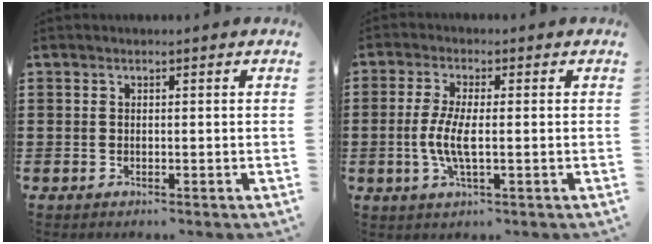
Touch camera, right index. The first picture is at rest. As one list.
[{"total": 5.5, "force": [-0.8, 1.5, 5.3], "torque": [-0.121, -0.006, -0.024]}]